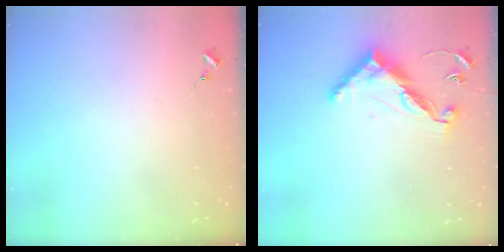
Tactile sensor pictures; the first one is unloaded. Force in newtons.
{"total": 11.6, "press": 11.6, "slide": 0.4}